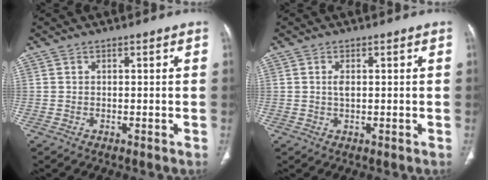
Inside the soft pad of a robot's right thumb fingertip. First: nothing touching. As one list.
[{"total": 1.6, "force": [0.3, 0.7, 1.4], "torque": [-0.029, -0.001, 0.009]}]